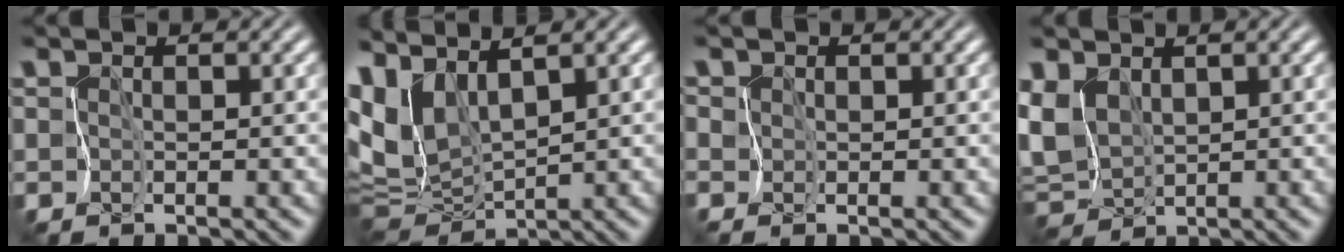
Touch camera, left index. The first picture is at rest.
{"total": 8.8, "force": [2.7, 4.4, 7.2], "torque": [-0.157, -0.006, 0.066]}
{"total": 1.6, "force": [0.9, 1.2, 0.6], "torque": [-0.008, 0.010, 0.013]}
{"total": 4.9, "force": [0.1, 3.4, 3.5], "torque": [-0.087, 0.003, -0.009]}